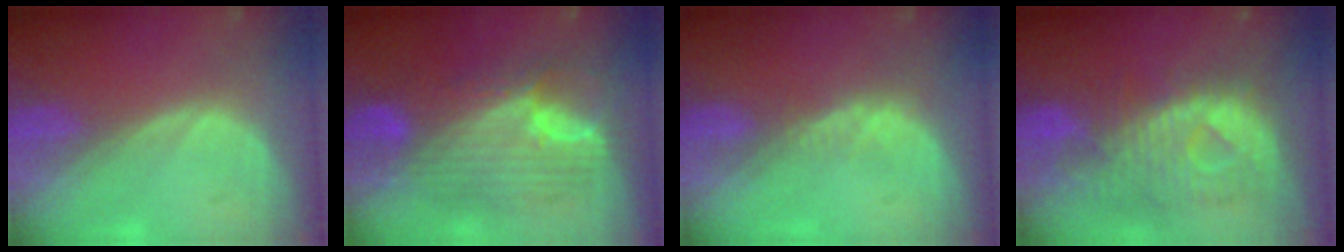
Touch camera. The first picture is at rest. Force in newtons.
{"total": 11.4, "press": 11.3, "slide": 0.9}
{"total": 2.1, "press": 1.5, "slide": 1.4}
{"total": 10.8, "press": 9.6, "slide": 4.9}